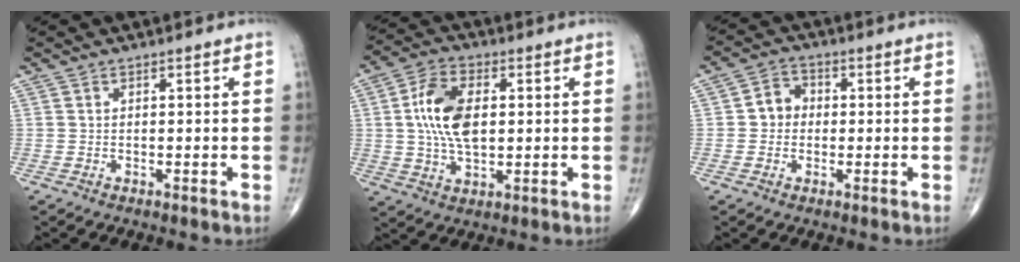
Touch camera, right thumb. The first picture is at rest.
{"total": 11.5, "force": [1.4, 6.4, 9.5], "torque": [-0.176, 0.005, 0.026]}
{"total": 4.6, "force": [-0.1, 4.0, 2.2], "torque": [-0.020, 0.015, -0.011]}